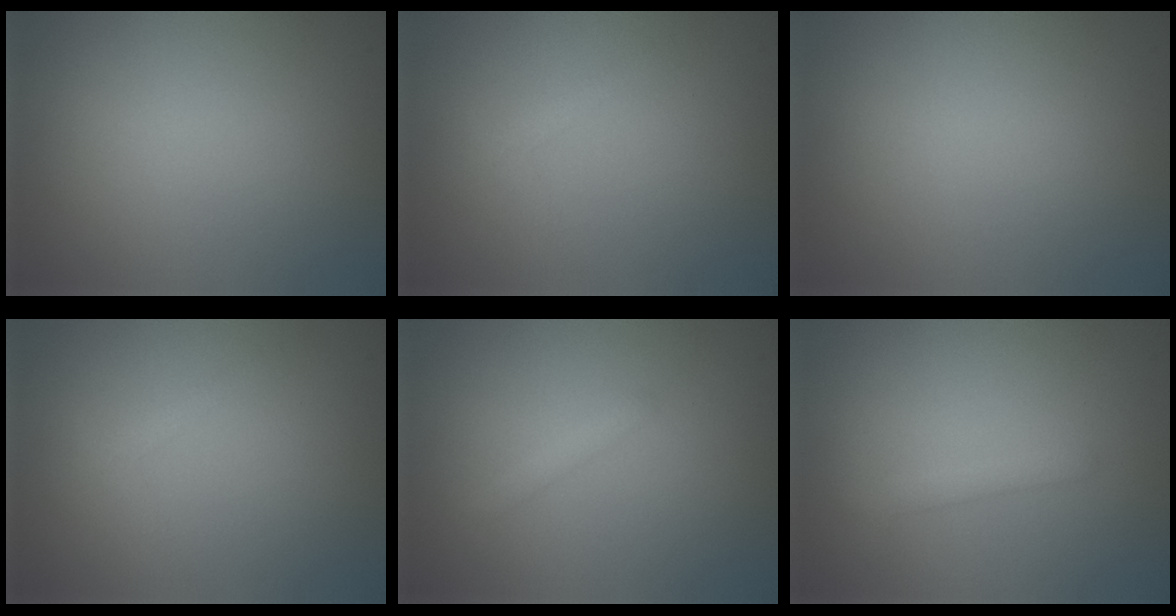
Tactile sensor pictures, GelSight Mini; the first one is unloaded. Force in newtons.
{"total": 1.0, "press": 1.0, "slide": 0.1}
{"total": 0.0}
{"total": 1.0, "press": 1.0, "slide": 0.1}
{"total": 0.9, "press": 0.9, "slide": 0.0}
{"total": 1.4, "press": 1.4, "slide": 0.0}